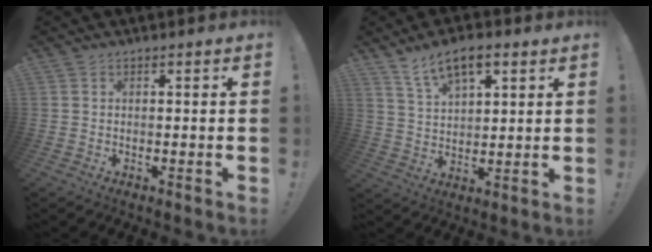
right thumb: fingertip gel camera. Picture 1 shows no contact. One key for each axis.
{"total": 9.3, "fx": 5.7, "fy": 4.3, "fz": 6.0, "tx": -0.100, "ty": -0.022, "tz": 0.105}